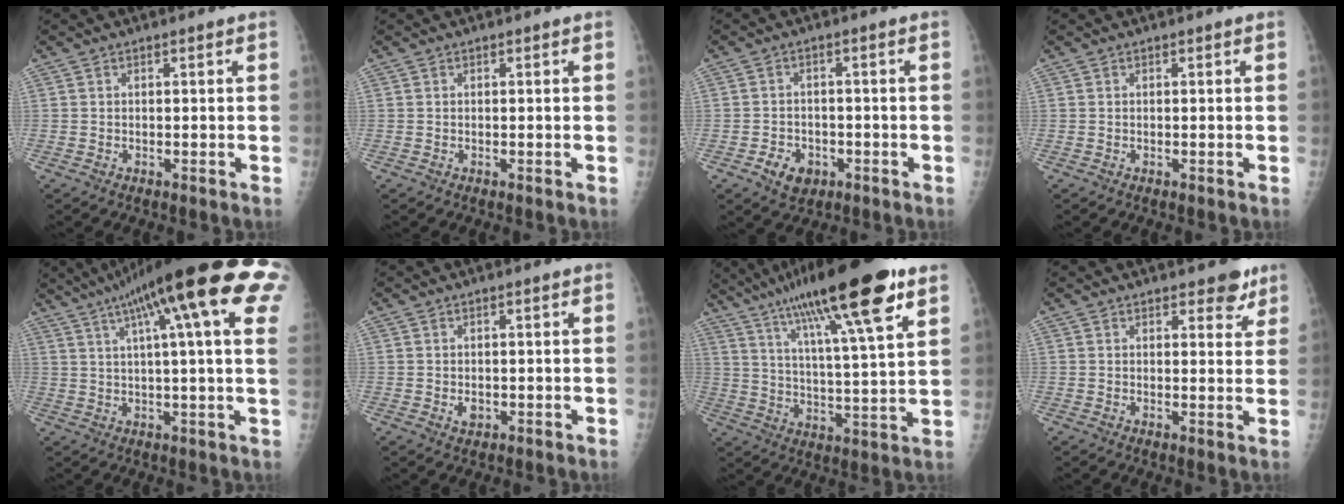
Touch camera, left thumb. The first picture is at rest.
{"total": 0.0}
{"total": 4.9, "force": [-2.3, 3.7, 2.3], "torque": [-0.027, 0.013, -0.029]}
{"total": 0.0}
{"total": 24.7, "force": [11.6, 4.0, 21.5], "torque": [-0.300, 0.025, 0.154]}
{"total": 1.7, "force": [-0.1, 1.2, 1.1], "torque": [-0.011, -0.002, 0.003]}
{"total": 23.2, "force": [13.9, 3.3, 18.2], "torque": [-0.301, -0.031, 0.227]}
{"total": 4.5, "force": [3.2, 2.2, 2.3], "torque": [-0.001, -0.016, 0.040]}